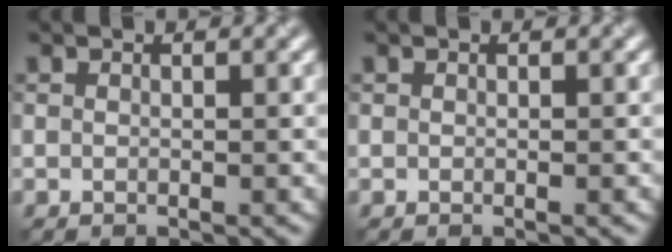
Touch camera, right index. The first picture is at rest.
{"total": 0.0}